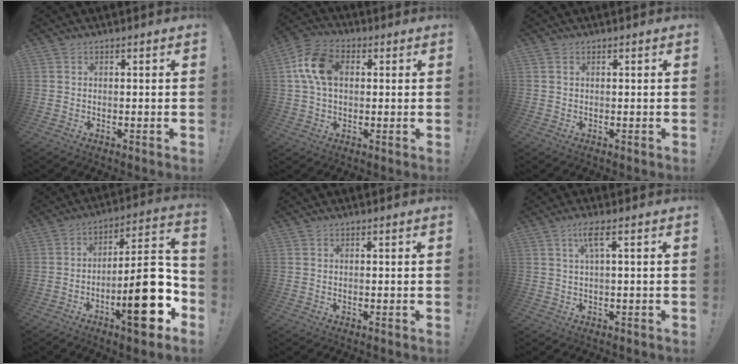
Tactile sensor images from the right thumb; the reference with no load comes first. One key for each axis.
{"total": 12.3, "fx": 2.3, "fy": 8.3, "fz": 8.8, "tx": -0.153, "ty": 0.014, "tz": 0.047}
{"total": 0.5, "fx": 0.3, "fy": 0.3, "fz": 0.3, "tx": -0.007, "ty": 0.001, "tz": 0.005}
{"total": 21.2, "fx": -7.3, "fy": 6.1, "fz": 18.9, "tx": -0.262, "ty": 0.044, "tz": -0.110}
{"total": 0.0}
{"total": 4.3, "fx": 1.3, "fy": 0.2, "fz": 4.1, "tx": -0.075, "ty": 0.001, "tz": 0.016}